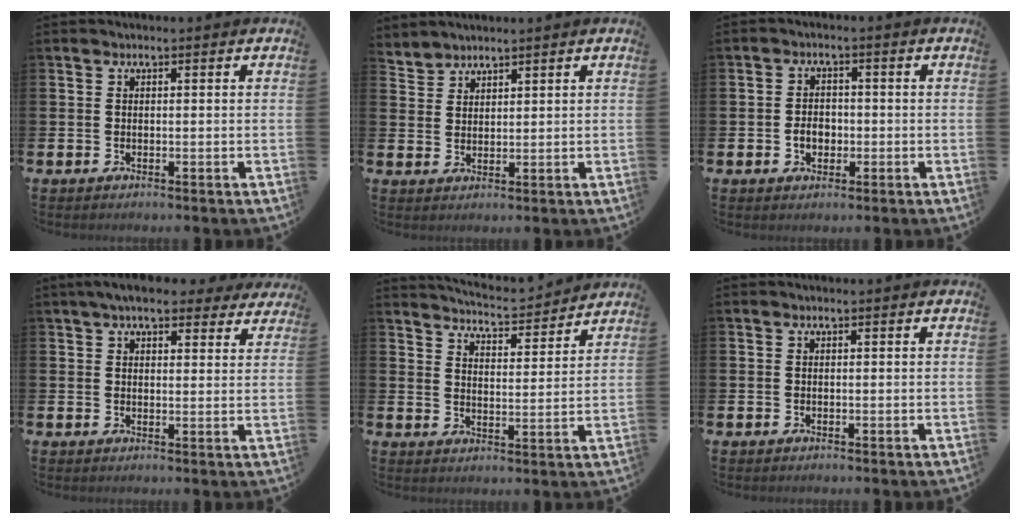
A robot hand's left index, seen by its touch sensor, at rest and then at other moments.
{"total": 2.9, "force": [2.8, 0.3, -0.7], "torque": [0.006, -0.014, 0.054]}
{"total": 2.9, "force": [-0.8, 2.2, 1.7], "torque": [-0.017, -0.003, -0.021]}
{"total": 6.1, "force": [5.2, 1.9, 2.5], "torque": [-0.055, -0.011, 0.094]}
{"total": 5.0, "force": [5.0, 0.1, 0.4], "torque": [-0.023, -0.040, 0.085]}
{"total": 0.0}